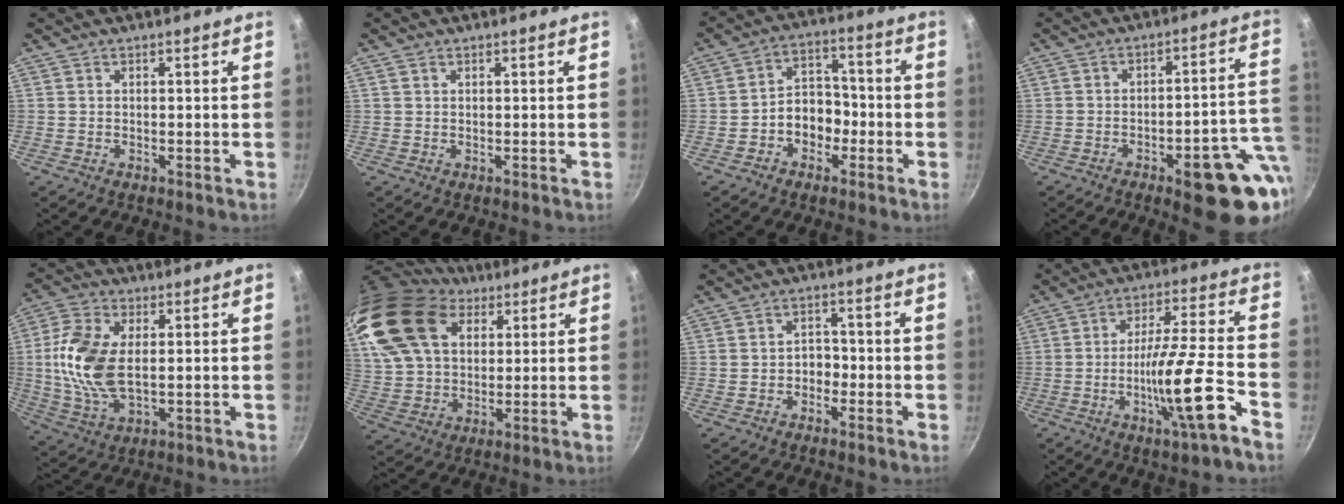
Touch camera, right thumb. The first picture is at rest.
{"total": 0.6, "force": [0.3, 0.4, 0.2], "torque": [-0.005, 0.001, 0.005]}
{"total": 7.7, "force": [-2.7, 5.9, 4.2], "torque": [-0.022, 0.041, -0.049]}
{"total": 17.1, "force": [-6.3, 5.8, 14.8], "torque": [-0.132, 0.031, -0.079]}
{"total": 13.4, "force": [1.1, 7.4, 11.1], "torque": [-0.223, 0.003, 0.020]}
{"total": 22.3, "force": [10.6, 14.7, 13.1], "torque": [-0.250, -0.004, 0.199]}
{"total": 3.0, "force": [-1.4, 2.2, 1.5], "torque": [0.002, 0.020, -0.025]}
{"total": 14.4, "force": [-6.4, 1.2, 12.9], "torque": [-0.203, 0.031, -0.112]}